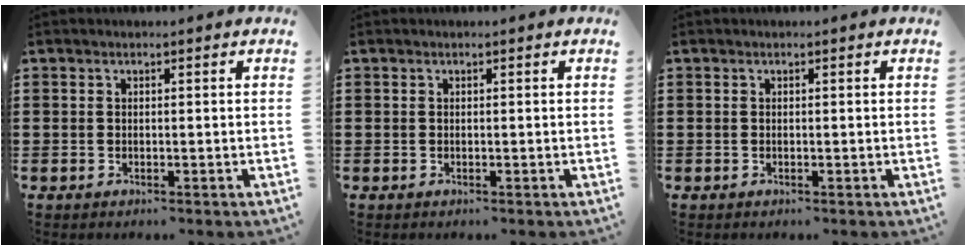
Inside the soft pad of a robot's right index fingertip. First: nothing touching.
{"total": 0.0}
{"total": 0.0}